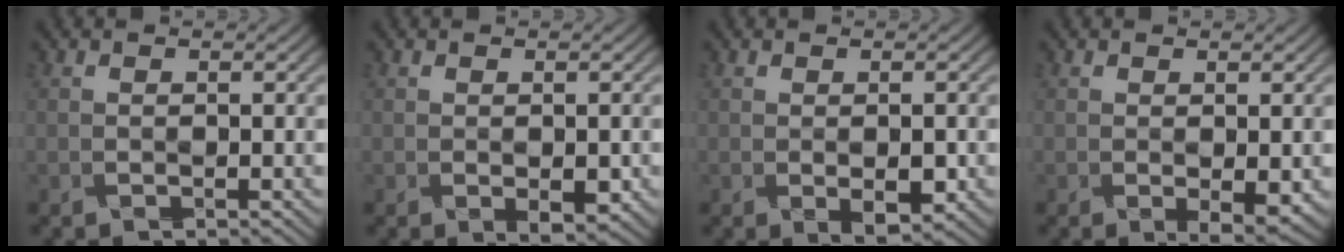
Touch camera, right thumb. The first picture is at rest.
{"total": 2.5, "force": [-0.6, 1.2, 2.1], "torque": [-0.035, -0.005, 0.000]}
{"total": 3.0, "force": [-0.8, 1.2, 2.6], "torque": [-0.046, -0.003, -0.003]}
{"total": 2.6, "force": [-0.2, 0.9, 2.5], "torque": [-0.042, -0.005, 0.006]}